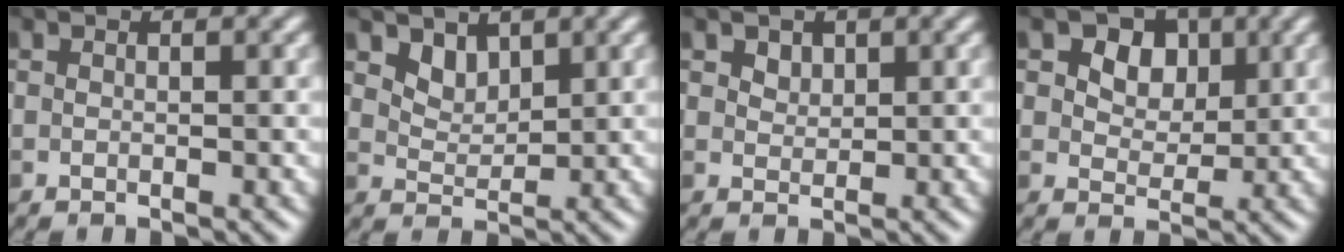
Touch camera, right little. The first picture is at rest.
{"total": 1.9, "force": [1.4, 1.0, 0.7], "torque": [-0.015, -0.006, 0.027]}
{"total": 1.3, "force": [0.8, 0.9, 0.4], "torque": [-0.007, -0.004, 0.017]}
{"total": 5.6, "force": [2.5, 4.0, 3.0], "torque": [-0.054, 0.007, 0.036]}